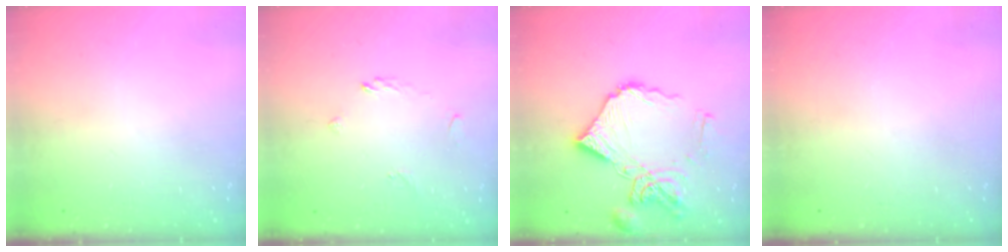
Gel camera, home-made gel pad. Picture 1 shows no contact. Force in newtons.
{"total": 2.6, "press": 2.5, "slide": 0.8}
{"total": 16.0, "press": 15.9, "slide": 1.9}
{"total": 0.0}